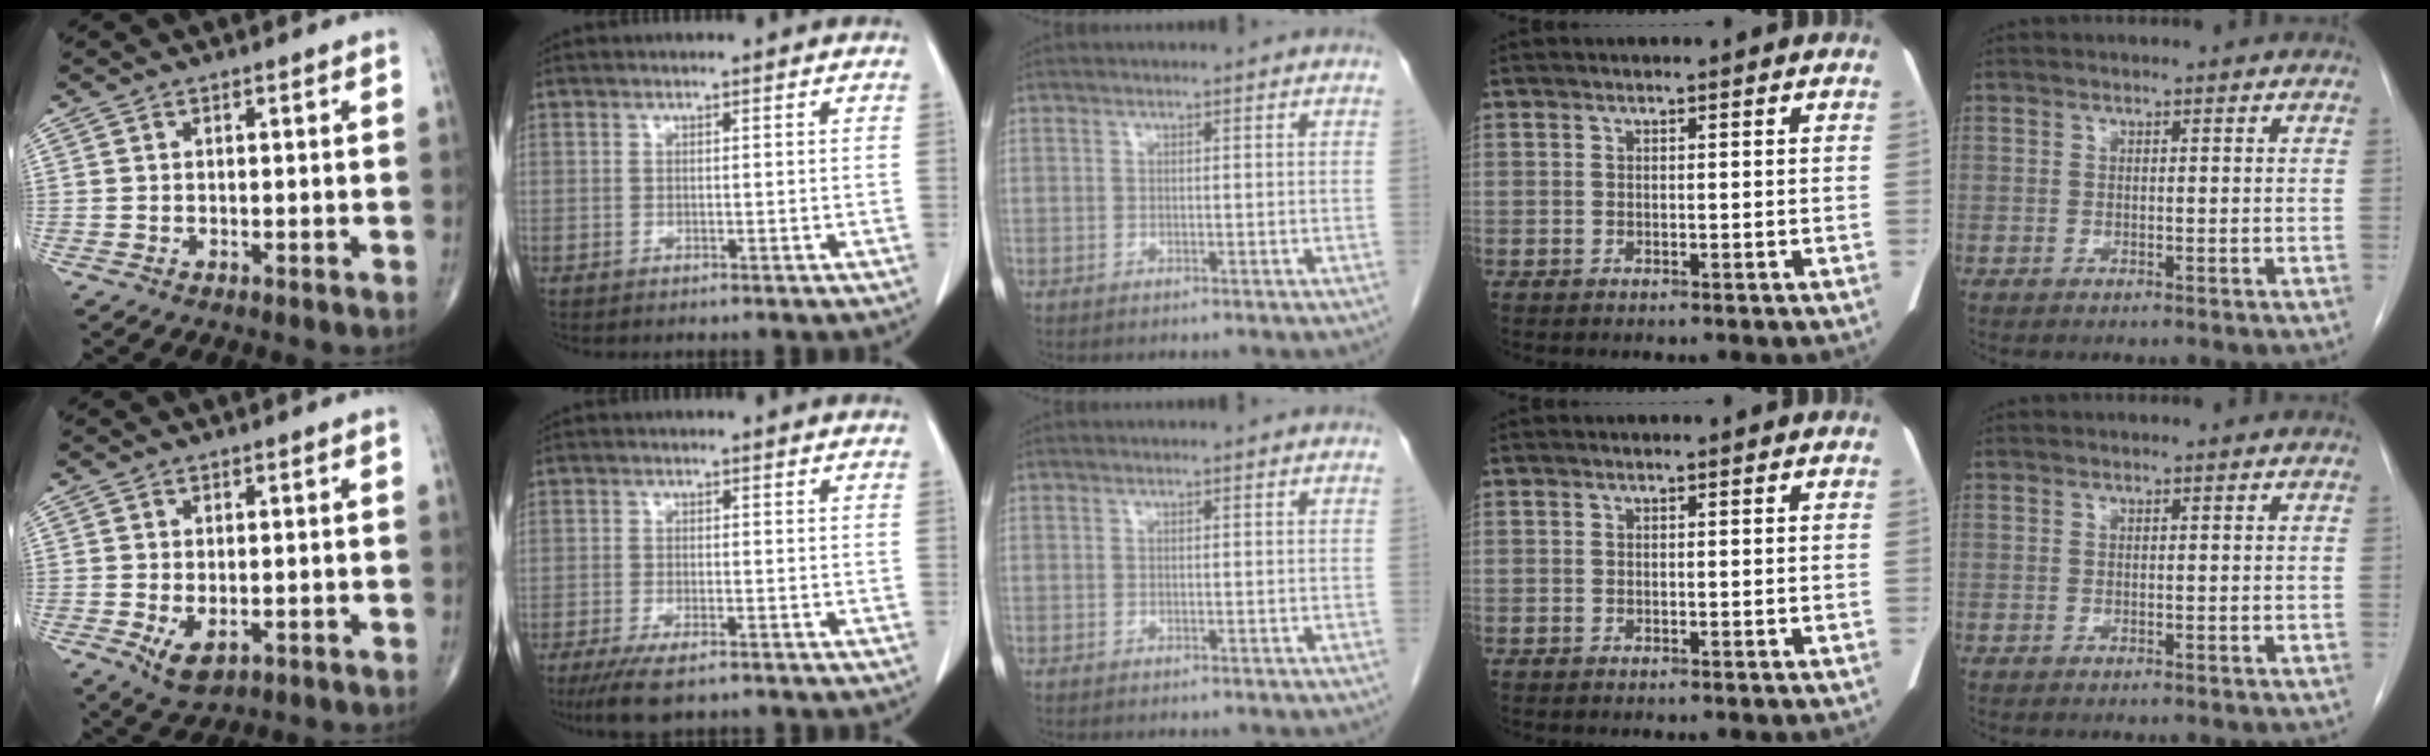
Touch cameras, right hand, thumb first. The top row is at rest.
{"thumb": {"total": 4.8, "force": [-1.3, 2.6, 3.7], "torque": [-0.063, -0.011, -0.012]}, "index": {"total": 5.3, "force": [-3.8, 1.3, 3.5], "torque": [-0.057, -0.012, -0.059]}}